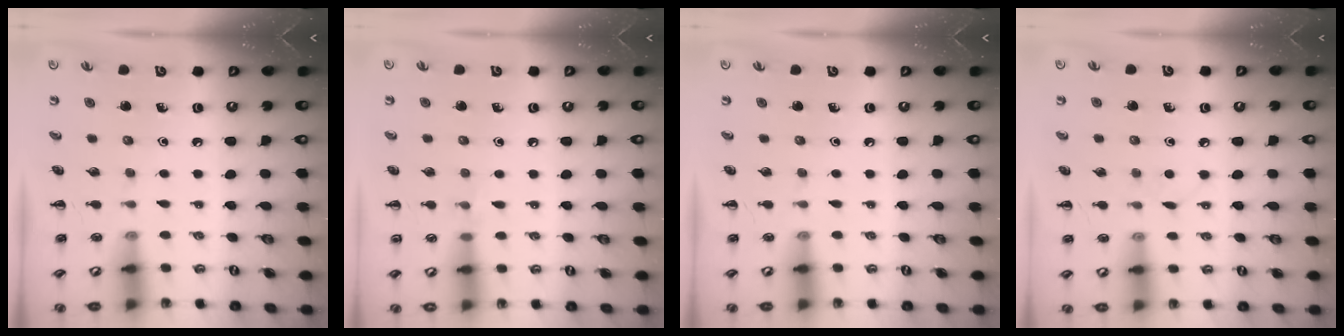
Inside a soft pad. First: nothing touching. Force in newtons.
{"total": 4.4, "press": 4.2, "slide": 1.3}
{"total": 0.0}
{"total": 2.7, "press": 2.6, "slide": 0.9}